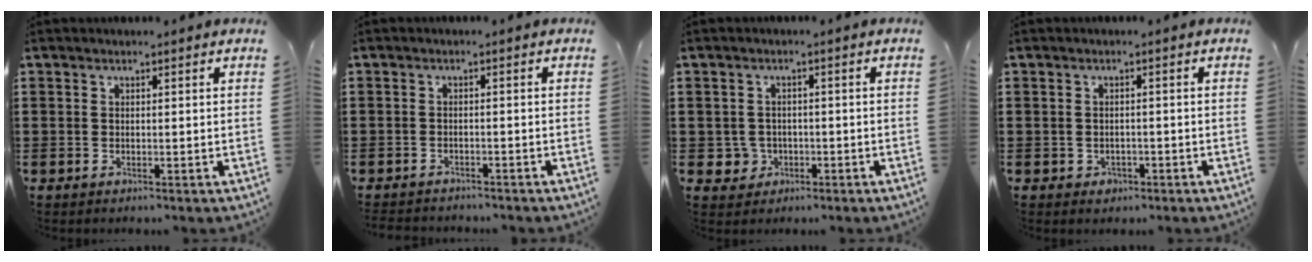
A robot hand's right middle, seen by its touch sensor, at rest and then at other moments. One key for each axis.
{"total": 1.5, "fx": -1.5, "fy": 0.2, "fz": -0.1, "tx": -0.004, "ty": 0.001, "tz": -0.034}
{"total": 2.6, "fx": -0.7, "fy": 2.4, "fz": 0.5, "tx": -0.020, "ty": 0.004, "tz": -0.018}
{"total": 1.0, "fx": -0.4, "fy": 0.8, "fz": 0.3, "tx": -0.009, "ty": 0.002, "tz": -0.011}